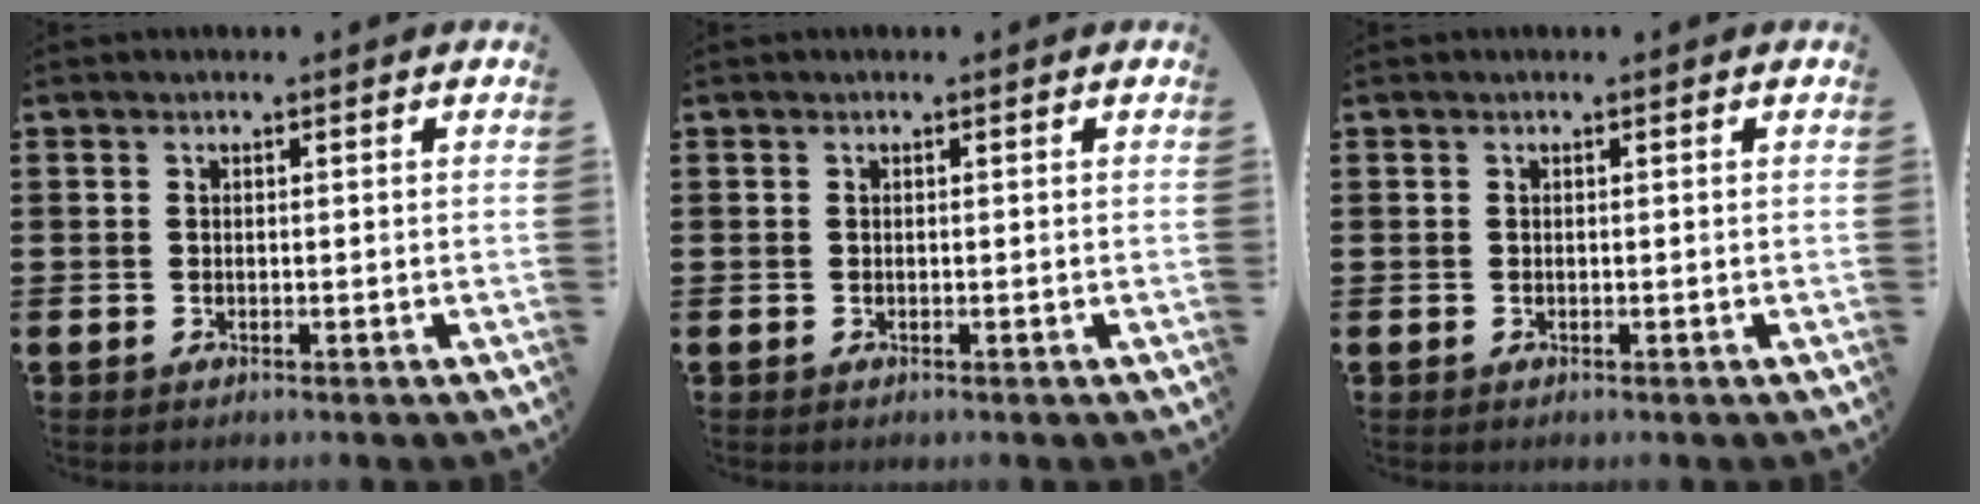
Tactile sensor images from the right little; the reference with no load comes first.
{"total": 0.0}
{"total": 0.0}